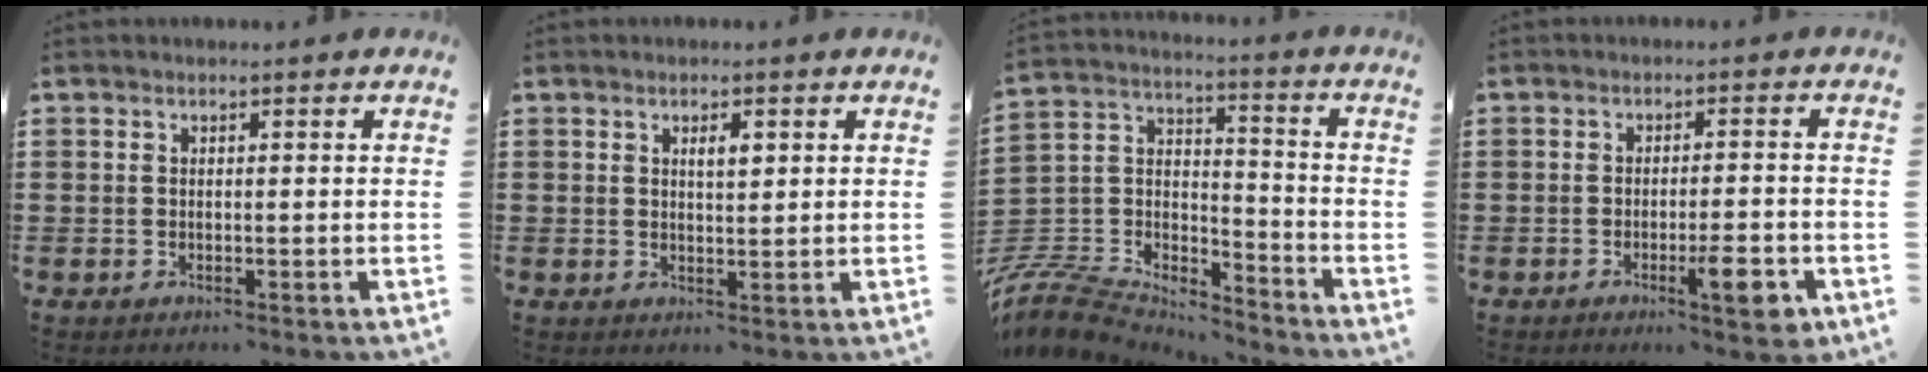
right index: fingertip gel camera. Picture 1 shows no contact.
{"total": 2.1, "force": [0.8, 0.7, 1.8], "torque": [-0.028, 0.002, 0.010]}
{"total": 8.7, "force": [-8.0, 2.5, 2.2], "torque": [-0.071, -0.006, -0.163]}
{"total": 5.6, "force": [-2.7, 1.1, 4.8], "torque": [-0.080, -0.006, -0.042]}